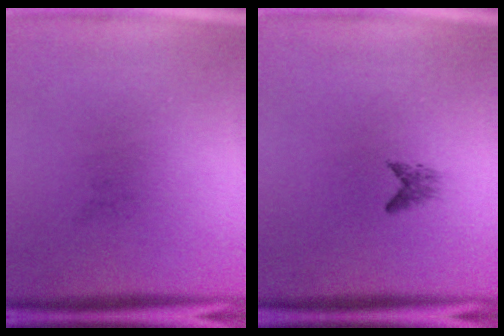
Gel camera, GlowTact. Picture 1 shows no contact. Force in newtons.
{"total": 1.1}